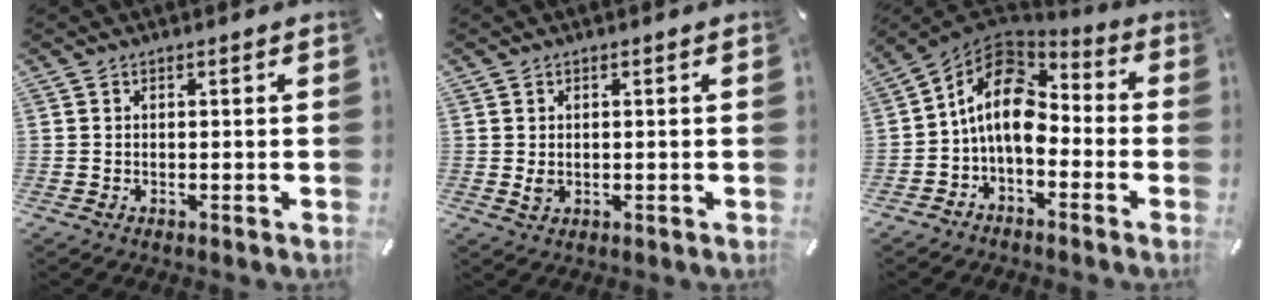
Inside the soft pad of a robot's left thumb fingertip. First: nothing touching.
{"total": 1.5, "force": [0.0, 1.3, 0.8], "torque": [-0.010, -0.001, -0.001]}
{"total": 12.5, "force": [-1.7, 8.5, 9.0], "torque": [-0.165, 0.015, -0.035]}